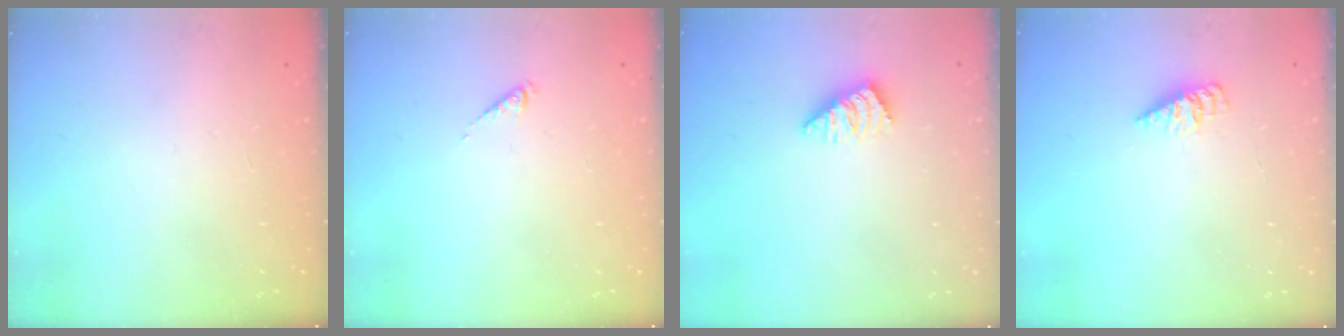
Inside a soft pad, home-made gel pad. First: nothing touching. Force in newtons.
{"total": 0.6, "press": 0.6, "slide": 0.1}
{"total": 1.5, "press": 1.5, "slide": 0.3}
{"total": 3.0, "press": 3.0, "slide": 0.2}